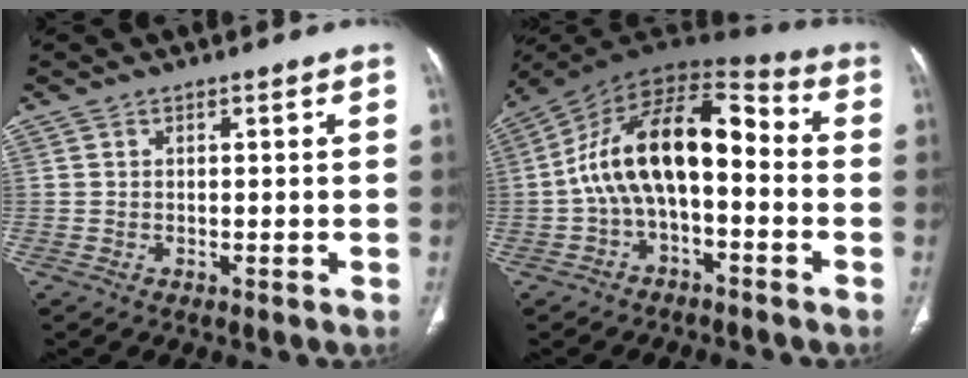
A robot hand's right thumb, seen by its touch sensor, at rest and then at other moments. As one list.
[{"total": 16.6, "force": [-1.6, 8.7, 14.0], "torque": [-0.226, 0.065, -0.038]}]